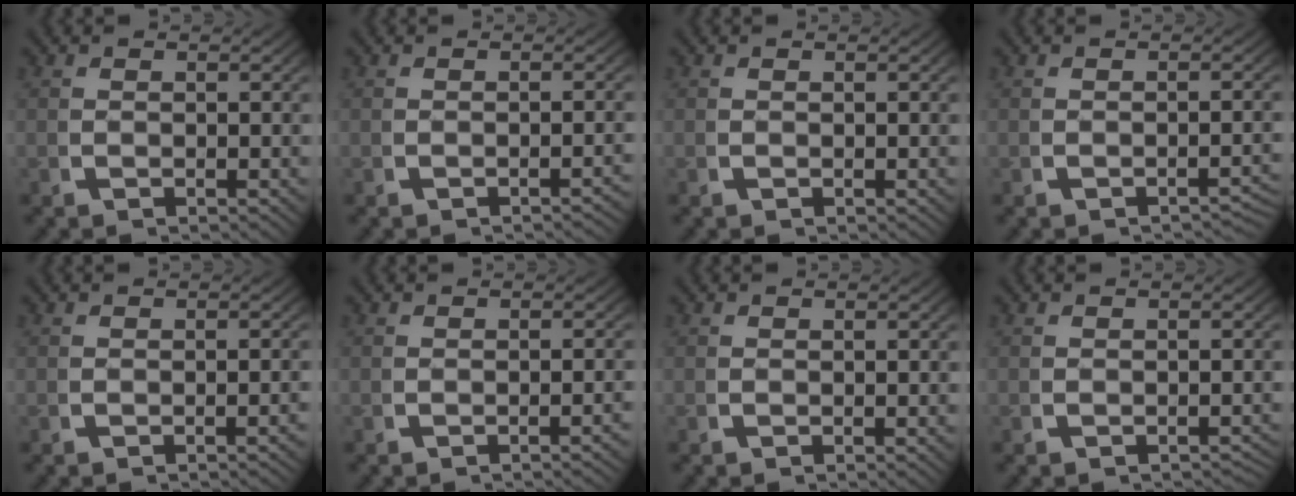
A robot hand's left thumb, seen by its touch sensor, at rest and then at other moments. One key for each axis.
{"total": 1.2, "fx": -1.0, "fy": 0.0, "fz": 0.7, "tx": -0.012, "ty": 0.005, "tz": -0.015}
{"total": 0.0}
{"total": 2.0, "fx": -1.8, "fy": 0.3, "fz": 0.7, "tx": -0.010, "ty": 0.003, "tz": -0.028}
{"total": 0.8, "fx": -0.5, "fy": -0.1, "fz": 0.7, "tx": -0.010, "ty": 0.006, "tz": -0.008}
{"total": 1.1, "fx": -0.6, "fy": 0.0, "fz": 0.9, "tx": -0.013, "ty": 0.008, "tz": -0.012}
{"total": 0.0}
{"total": 1.5, "fx": -1.5, "fy": 0.3, "fz": 0.3, "tx": -0.003, "ty": 0.002, "tz": -0.023}